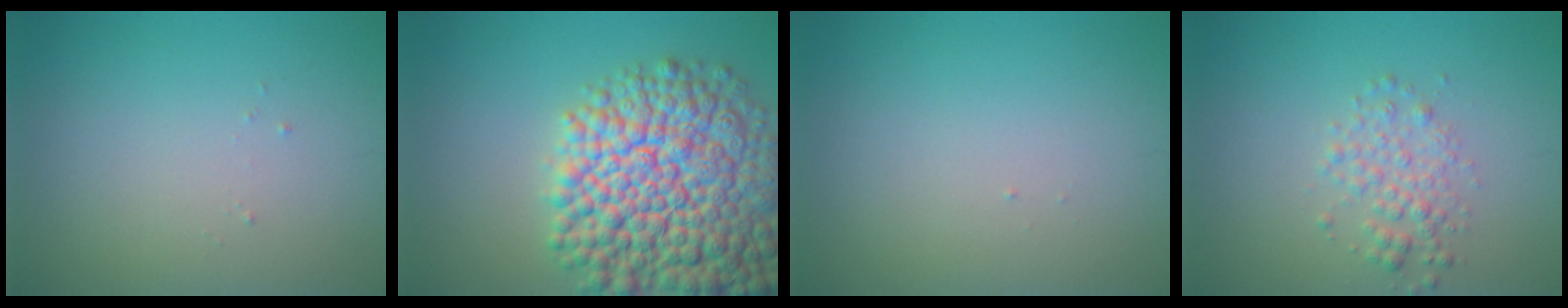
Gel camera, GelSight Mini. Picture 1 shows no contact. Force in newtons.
{"total": 14.5, "press": 14.5, "slide": 0.6}
{"total": 0.0}
{"total": 2.4, "press": 2.4, "slide": 0.1}